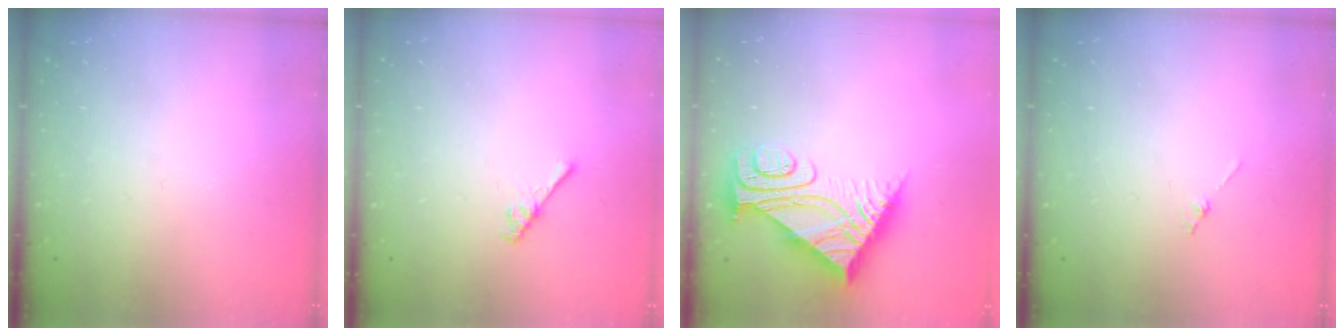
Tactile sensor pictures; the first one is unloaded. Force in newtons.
{"total": 2.6, "press": 2.6, "slide": 0.3}
{"total": 10.2, "press": 10.2, "slide": 0.8}
{"total": 0.8, "press": 0.8, "slide": 0.2}